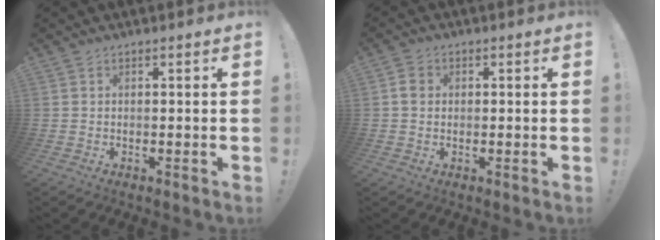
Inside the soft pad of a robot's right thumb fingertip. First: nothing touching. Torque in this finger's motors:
{"motor_torque": [-0.24, 0.16, 0.06, -0.19, -0.03]}